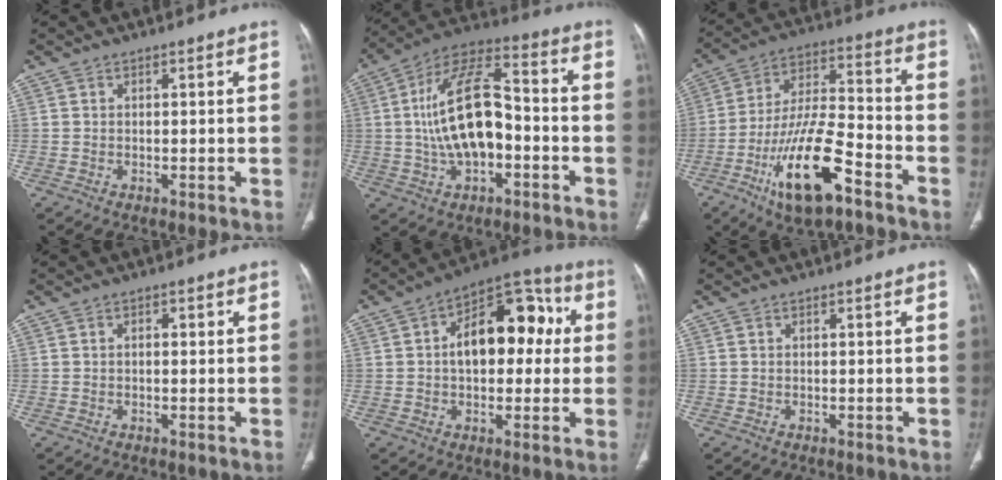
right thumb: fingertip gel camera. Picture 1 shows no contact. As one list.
[{"total": 17.1, "force": [-2.0, 8.8, 14.5], "torque": [-0.261, 0.043, -0.038]}, {"total": 18.2, "force": [-9.4, 6.3, 14.2], "torque": [-0.254, 0.058, -0.161]}, {"total": 0.9, "force": [0.1, 0.5, 0.7], "torque": [-0.012, 0.003, -0.001]}, {"total": 16.0, "force": [1.9, 9.6, 12.7], "torque": [-0.145, 0.041, 0.021]}, {"total": 0.0}]